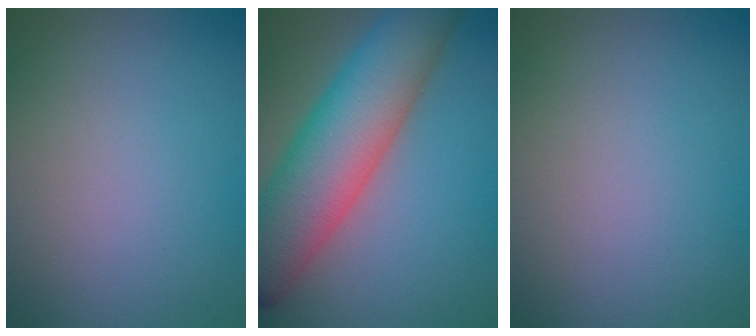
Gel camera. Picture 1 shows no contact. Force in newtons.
{"total": 11.2, "press": 11.2, "slide": 0.3}
{"total": 0.0}